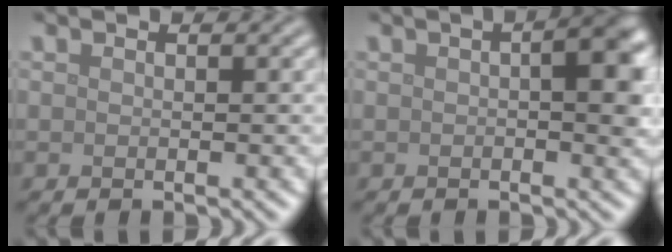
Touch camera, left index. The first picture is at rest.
{"total": 3.9, "force": [0.5, 1.1, 3.7], "torque": [-0.047, 0.009, 0.003]}